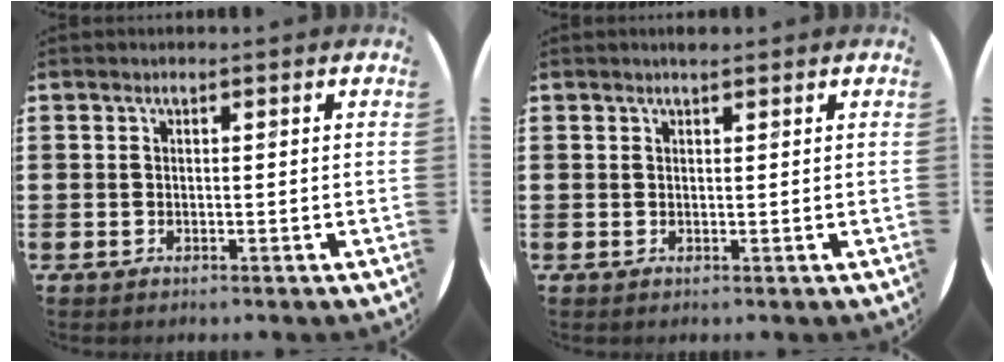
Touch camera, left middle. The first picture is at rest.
{"total": 0.8, "force": [0.8, 0.0, 0.1], "torque": [-0.002, 0.000, 0.015]}